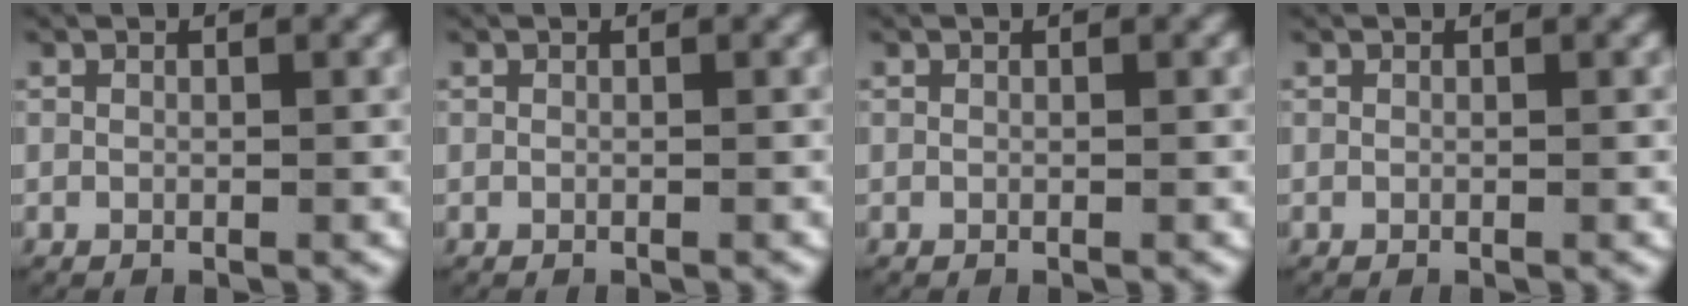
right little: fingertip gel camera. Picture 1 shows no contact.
{"total": 0.0}
{"total": 0.0}
{"total": 0.0}